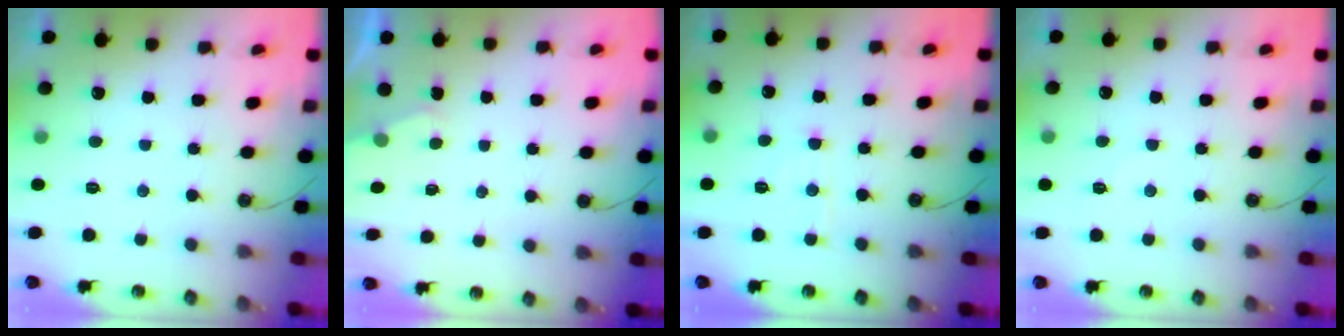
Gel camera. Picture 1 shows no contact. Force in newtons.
{"total": 1.8, "press": 1.8, "slide": 0.3}
{"total": 5.9, "press": 5.9, "slide": 0.7}
{"total": 2.2, "press": 2.2, "slide": 0.4}